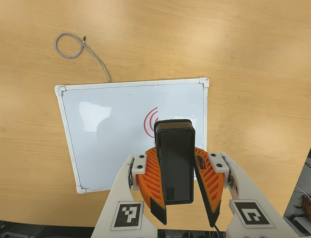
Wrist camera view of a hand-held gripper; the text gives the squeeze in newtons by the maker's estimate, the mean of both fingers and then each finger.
{"total": 10.9, "left": 10.2, "right": 11.6}